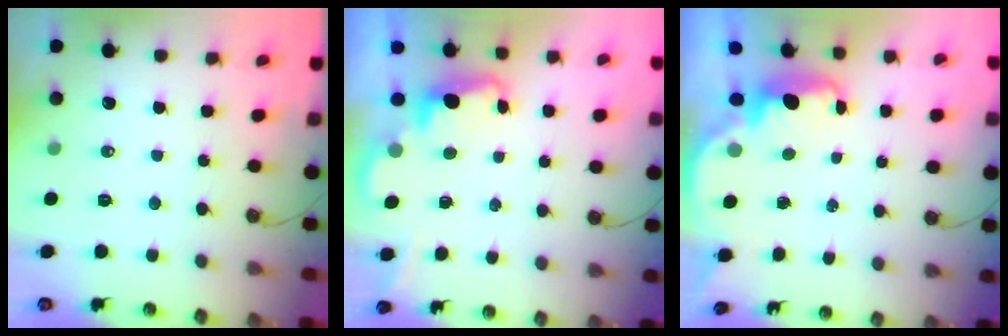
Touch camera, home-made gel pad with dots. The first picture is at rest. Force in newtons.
{"total": 2.3, "press": 2.2, "slide": 0.5}
{"total": 2.7, "press": 2.6, "slide": 0.6}